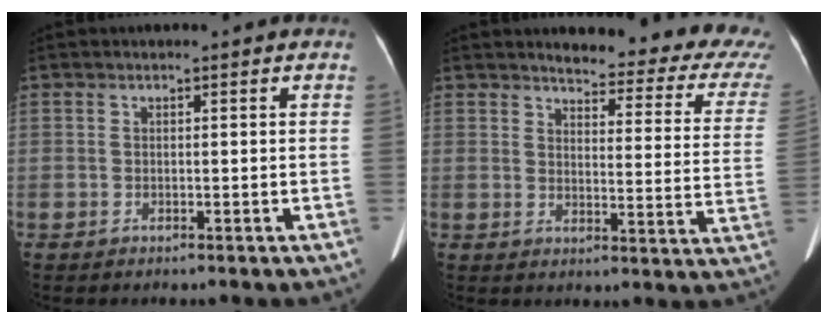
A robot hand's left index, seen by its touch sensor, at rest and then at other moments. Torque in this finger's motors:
{"motor_torque": [0.91, -1.23, 0.15, 0.04]}